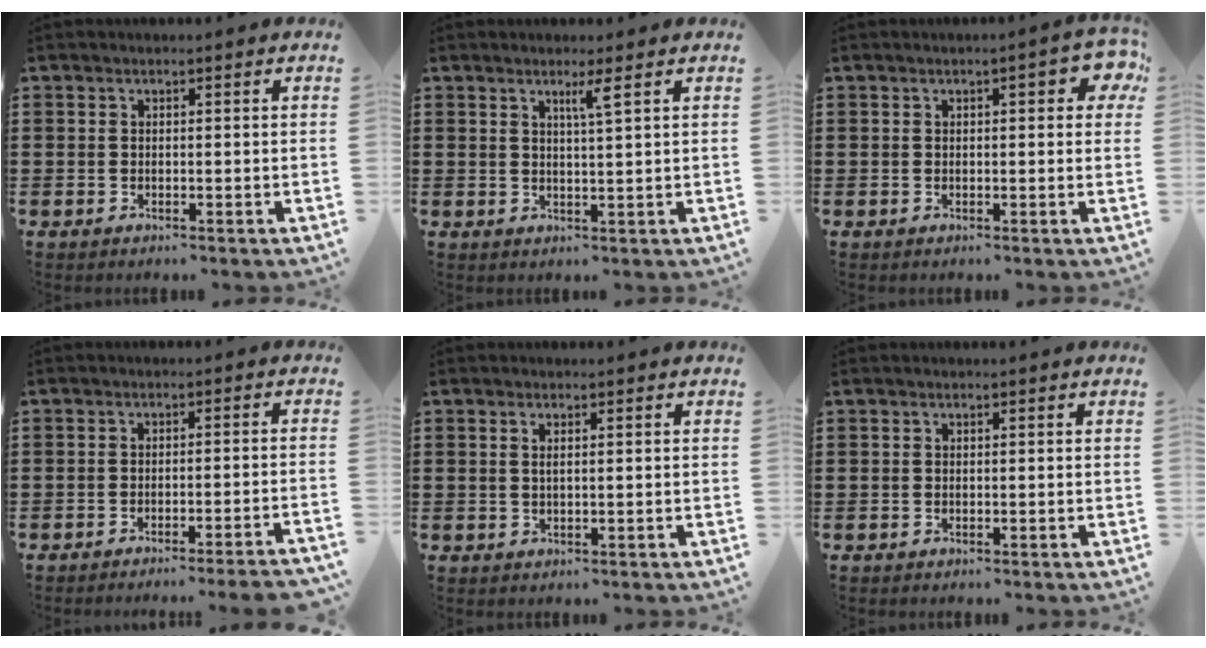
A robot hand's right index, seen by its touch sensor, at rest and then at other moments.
{"total": 2.6, "force": [1.5, -0.4, 2.0], "torque": [-0.033, -0.010, 0.023]}
{"total": 3.5, "force": [0.9, 1.0, 3.2], "torque": [-0.047, 0.002, 0.009]}
{"total": 2.7, "force": [-2.5, -0.5, 0.9], "torque": [-0.016, -0.005, -0.051]}
{"total": 1.0, "force": [0.3, 0.2, 0.9], "torque": [-0.018, 0.003, 0.005]}
{"total": 0.0}